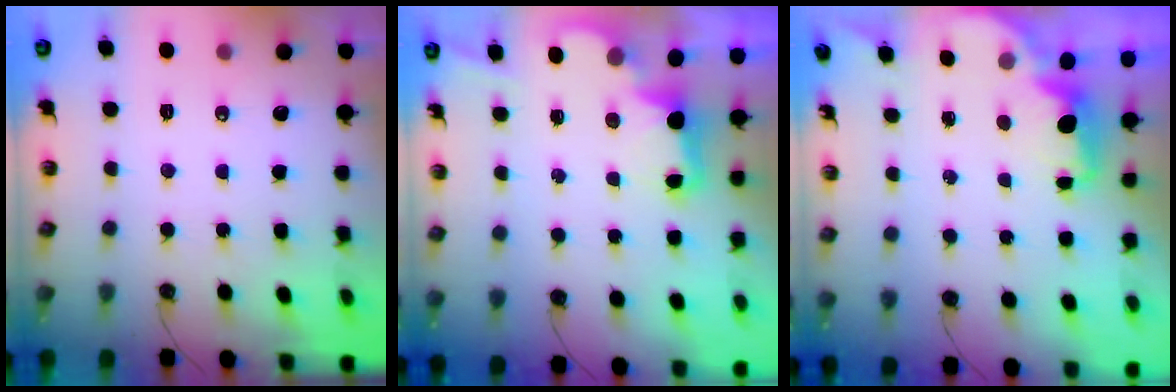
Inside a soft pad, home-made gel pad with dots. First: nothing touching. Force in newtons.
{"total": 3.0, "press": 2.9, "slide": 0.6}
{"total": 2.0, "press": 1.8, "slide": 0.8}